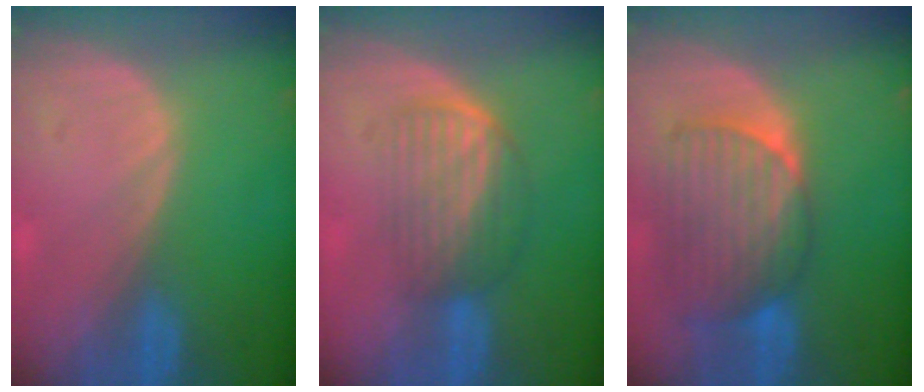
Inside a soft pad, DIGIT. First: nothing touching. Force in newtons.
{"total": 6.0, "press": 5.5, "slide": 2.3}
{"total": 9.0, "press": 8.5, "slide": 2.9}